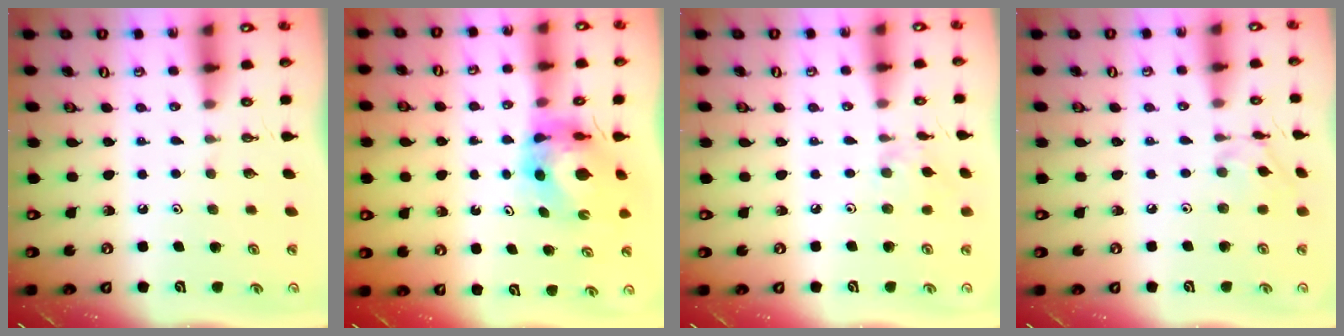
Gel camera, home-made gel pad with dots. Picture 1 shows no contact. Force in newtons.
{"total": 5.7, "press": 5.7, "slide": 0.6}
{"total": 2.4, "press": 2.3, "slide": 0.5}
{"total": 5.9, "press": 5.9, "slide": 0.5}